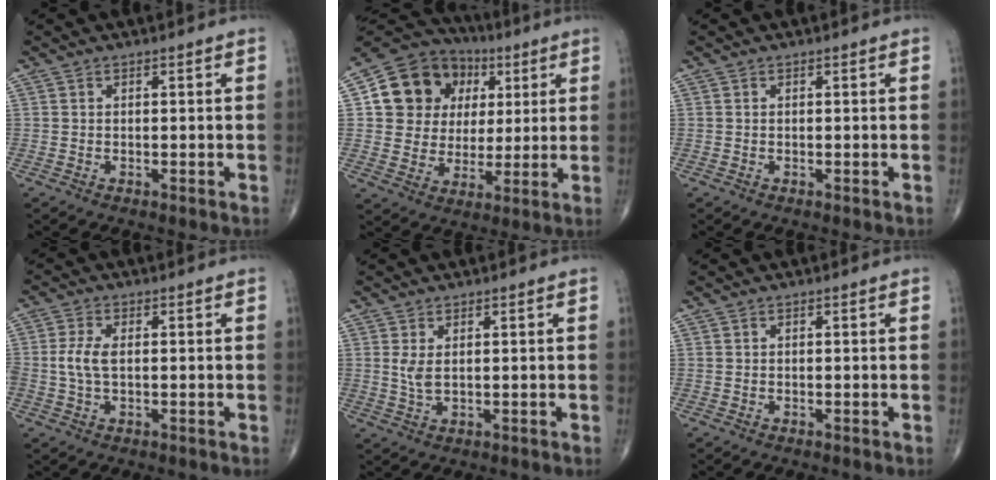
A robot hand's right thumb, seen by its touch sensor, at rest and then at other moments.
{"total": 16.5, "force": [4.5, 14.4, 6.8], "torque": [-0.082, 0.016, 0.082]}
{"total": 0.0}
{"total": 4.3, "force": [0.0, 2.2, 3.7], "torque": [-0.092, 0.005, -0.003]}
{"total": 2.5, "force": [0.7, 1.0, 2.2], "torque": [-0.050, -0.005, 0.020]}
{"total": 0.0}